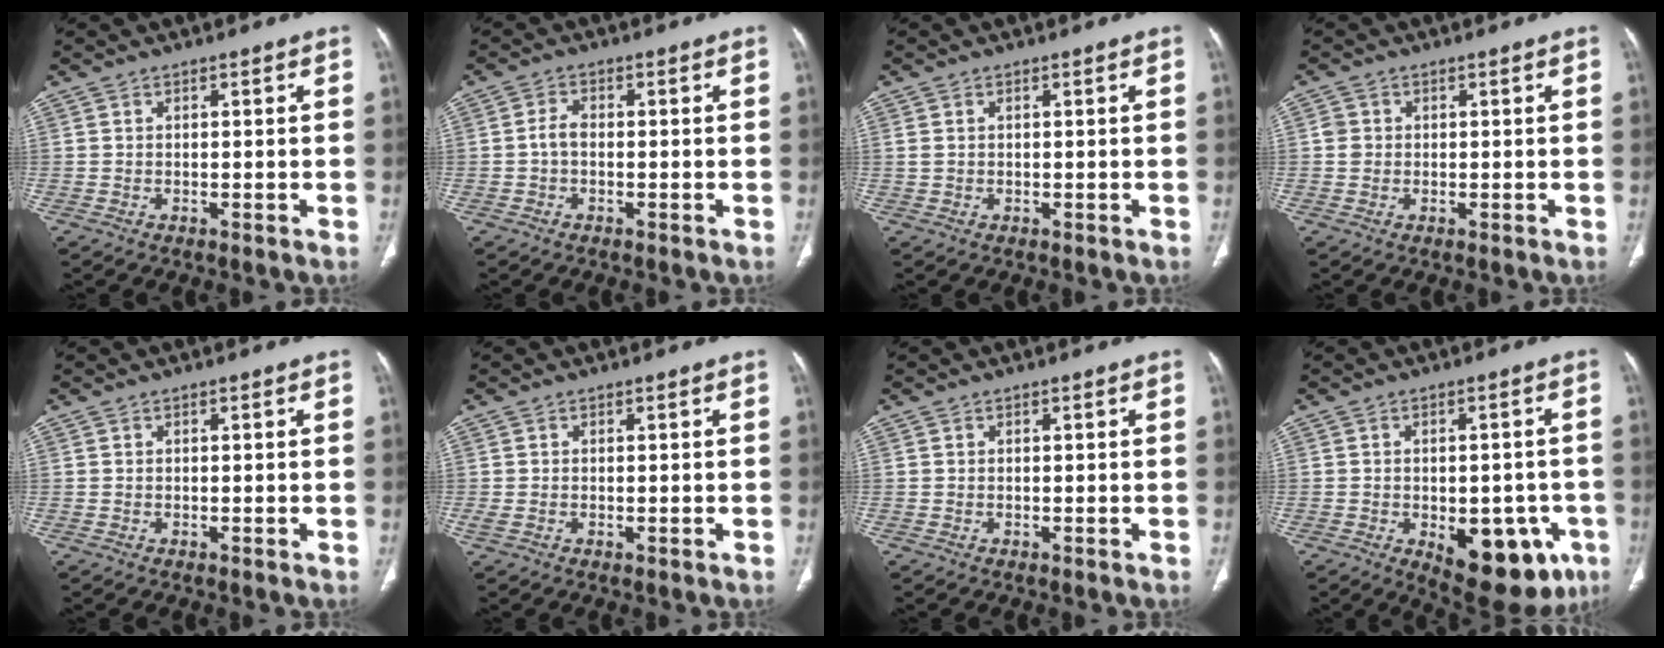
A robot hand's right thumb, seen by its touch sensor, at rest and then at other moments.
{"total": 2.4, "force": [-0.5, 1.5, 1.8], "torque": [-0.034, 0.008, -0.014]}
{"total": 1.2, "force": [0.3, 0.8, 0.8], "torque": [-0.026, 0.009, 0.013]}
{"total": 1.9, "force": [0.2, 1.8, 0.6], "torque": [-0.003, 0.003, 0.003]}
{"total": 0.0}
{"total": 1.2, "force": [-0.2, 0.6, 0.9], "torque": [-0.032, 0.002, -0.002]}
{"total": 0.0}
{"total": 16.0, "force": [-6.1, 8.3, 12.2], "torque": [-0.120, 0.009, -0.062]}